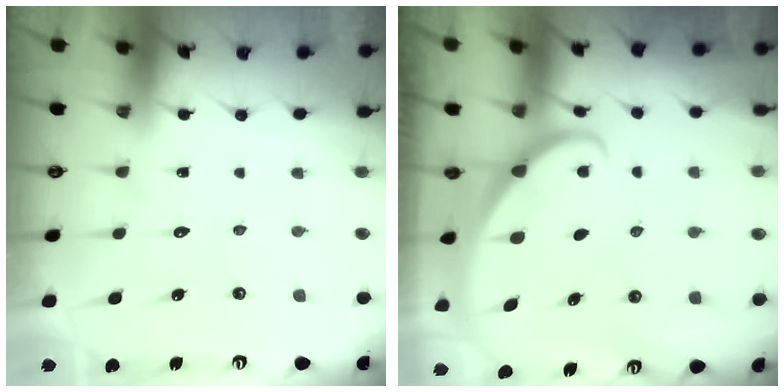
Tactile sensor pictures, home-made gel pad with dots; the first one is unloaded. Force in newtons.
{"total": 2.9, "press": 2.9, "slide": 0.2}